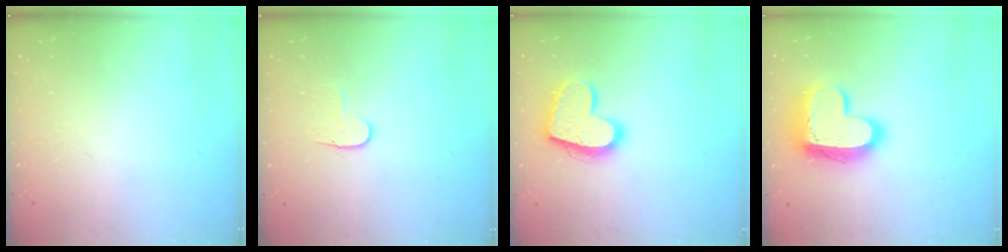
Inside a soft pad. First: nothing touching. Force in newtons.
{"total": 6.2, "press": 6.1, "slide": 0.6}
{"total": 17.9, "press": 17.9, "slide": 1.3}
{"total": 17.8, "press": 17.8, "slide": 1.5}